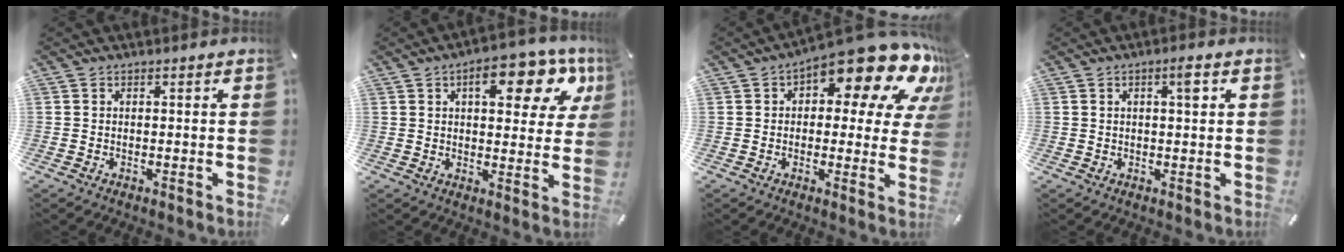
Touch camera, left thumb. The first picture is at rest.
{"total": 14.2, "force": [6.3, 6.9, 10.7], "torque": [-0.128, -0.026, 0.098]}
{"total": 16.9, "force": [10.7, 6.1, 11.6], "torque": [-0.157, -0.086, 0.175]}
{"total": 3.2, "force": [1.0, 0.9, 2.9], "torque": [-0.050, 0.003, 0.012]}